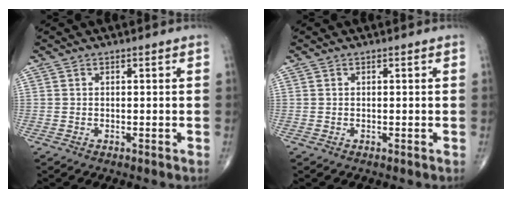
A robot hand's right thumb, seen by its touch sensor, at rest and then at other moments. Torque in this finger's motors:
{"motor_torque": [0.01, 0.01, 0.08, 0.06, 0.02]}